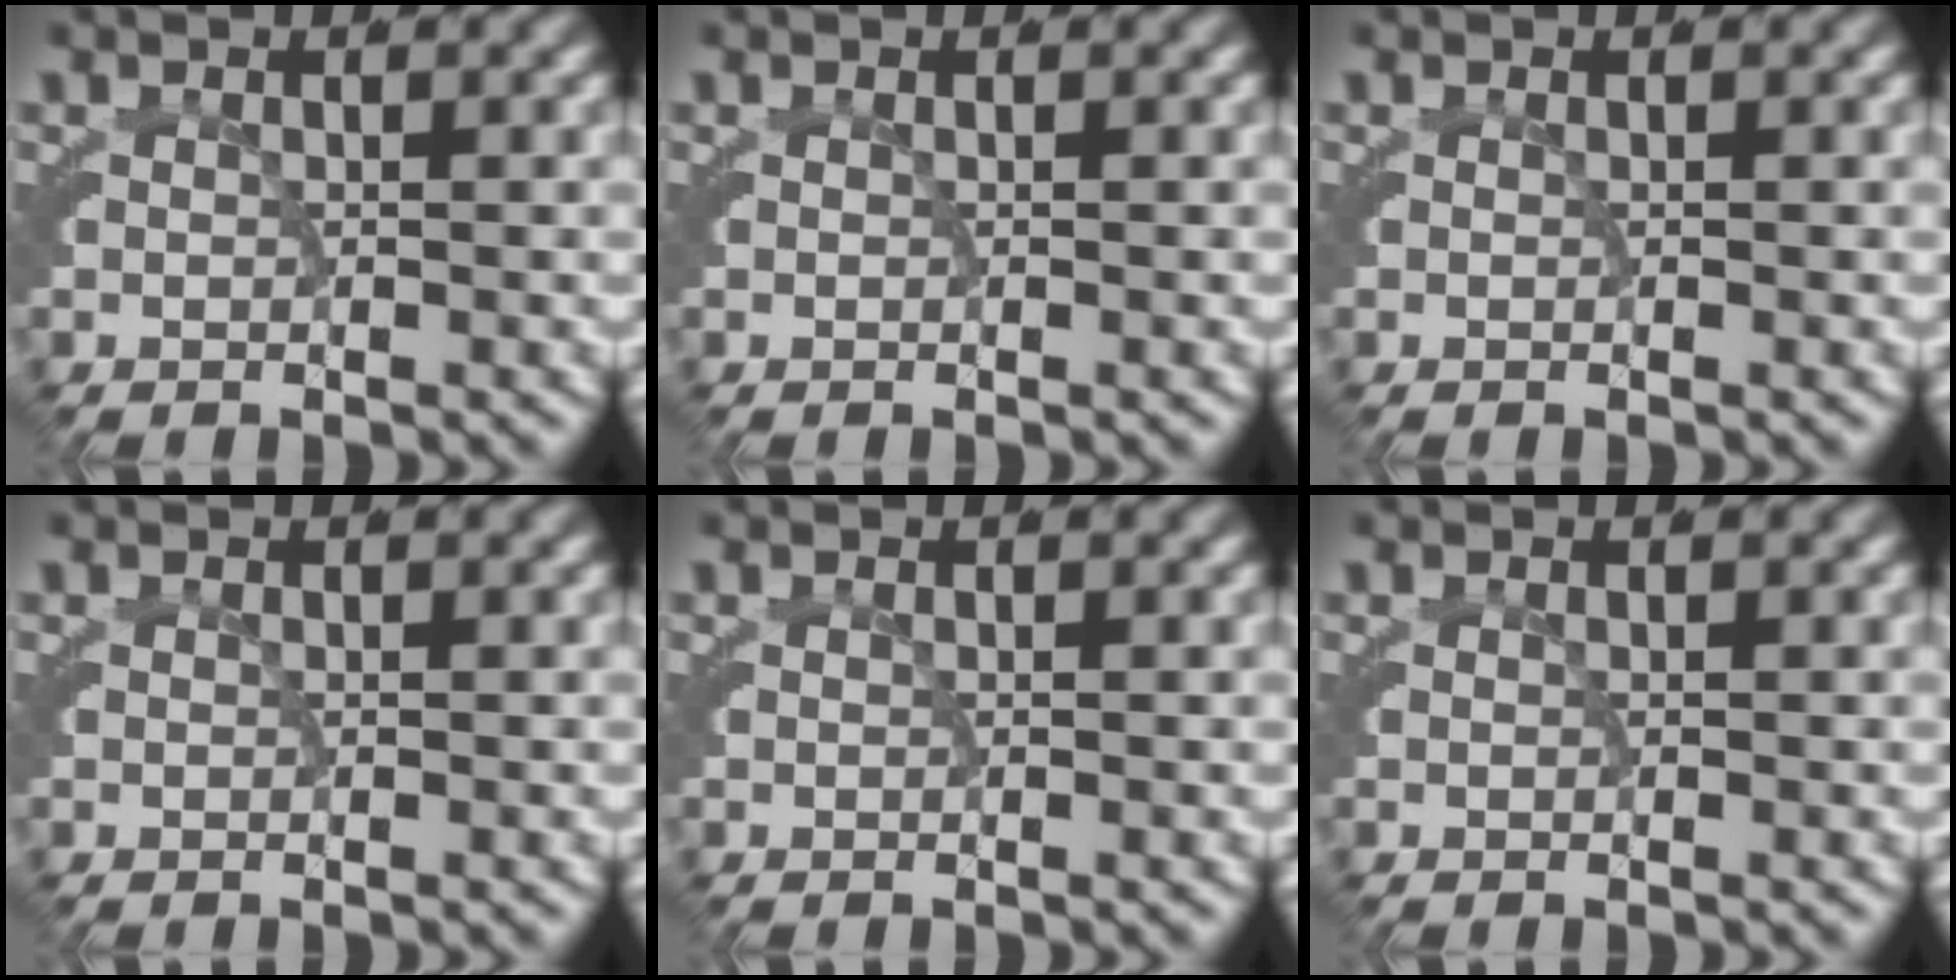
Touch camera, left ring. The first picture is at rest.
{"total": 0.0}
{"total": 0.0}
{"total": 0.0}
{"total": 0.0}
{"total": 0.0}